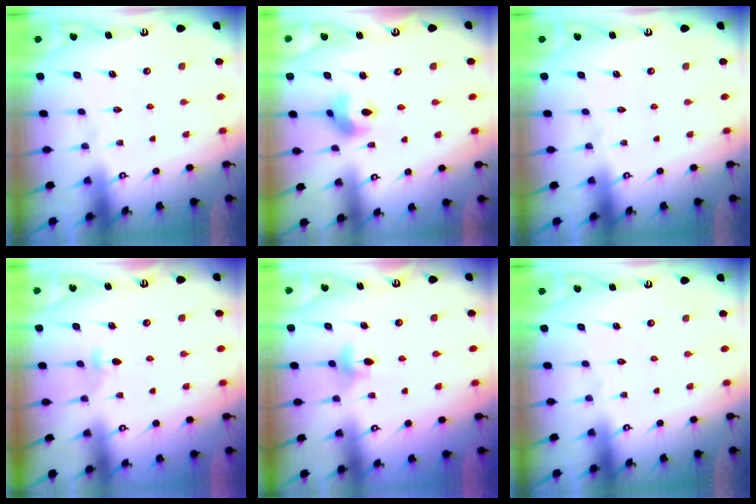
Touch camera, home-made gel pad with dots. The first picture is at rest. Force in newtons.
{"total": 8.0, "press": 7.9, "slide": 0.8}
{"total": 0.0}
{"total": 3.0, "press": 2.9, "slide": 0.8}
{"total": 5.0, "press": 4.9, "slide": 0.7}
{"total": 0.0}